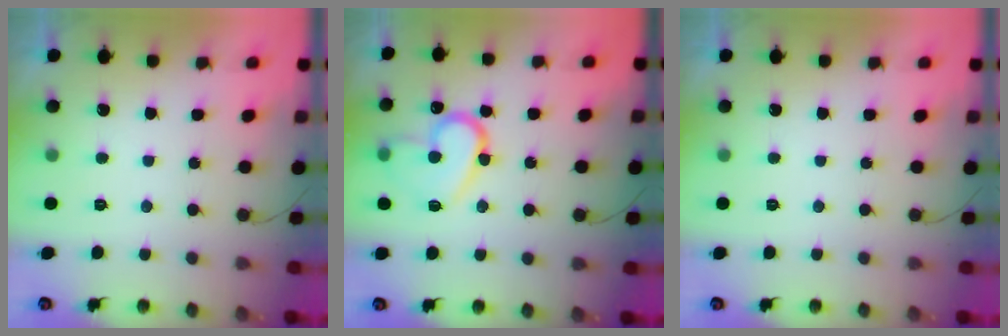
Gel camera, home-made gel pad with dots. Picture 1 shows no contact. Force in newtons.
{"total": 13.8, "press": 13.8, "slide": 0.9}
{"total": 0.0}